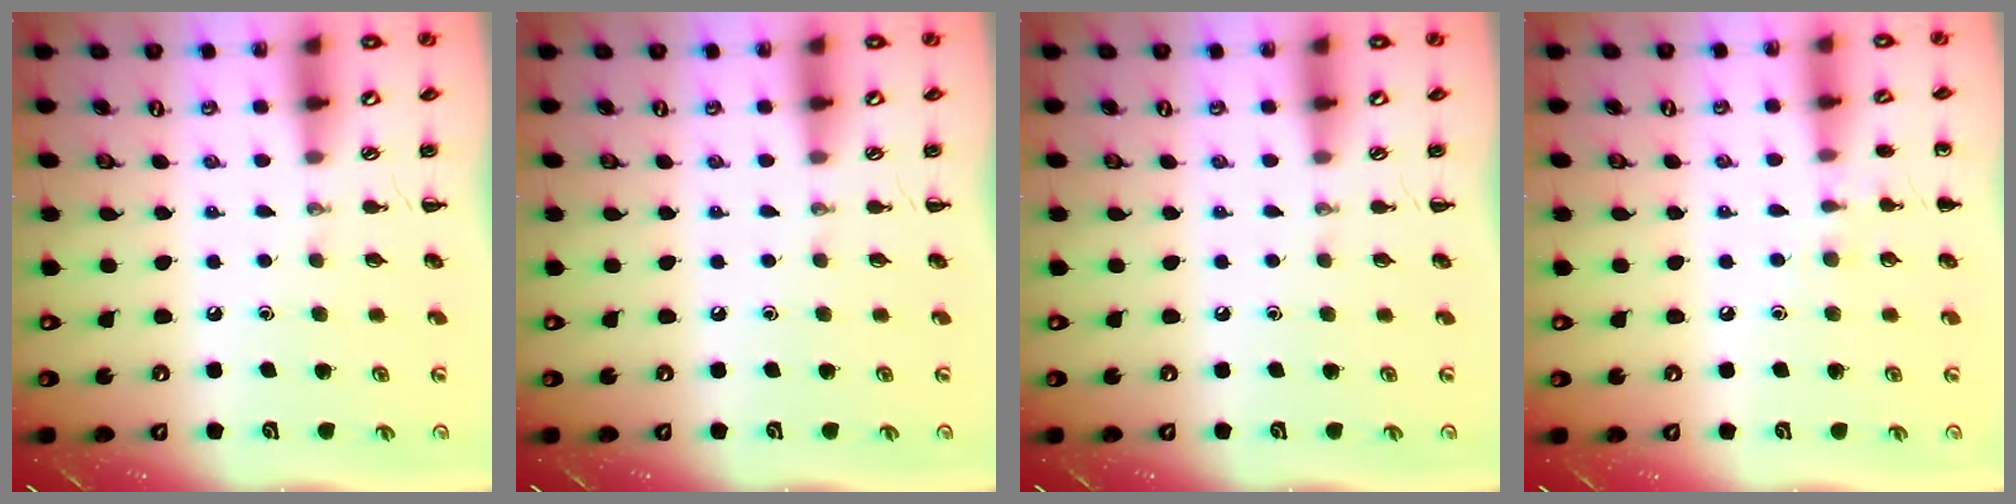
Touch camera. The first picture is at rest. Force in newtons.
{"total": 0.0}
{"total": 0.0}
{"total": 6.0, "press": 5.7, "slide": 1.9}